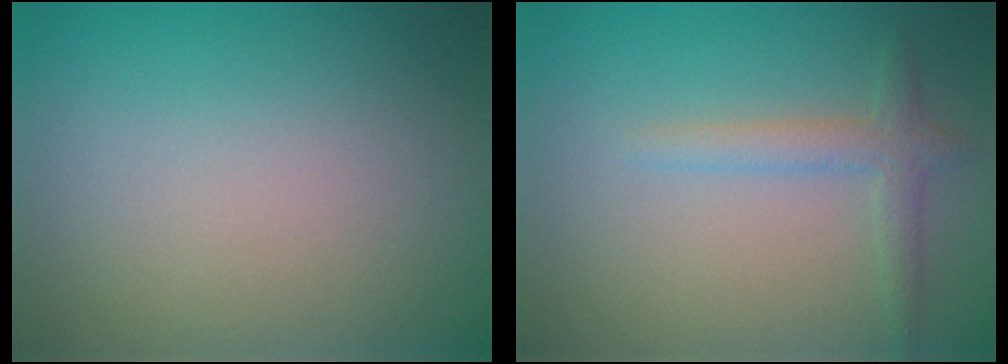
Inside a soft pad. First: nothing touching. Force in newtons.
{"total": 2.1, "press": 2.1, "slide": 0.2}